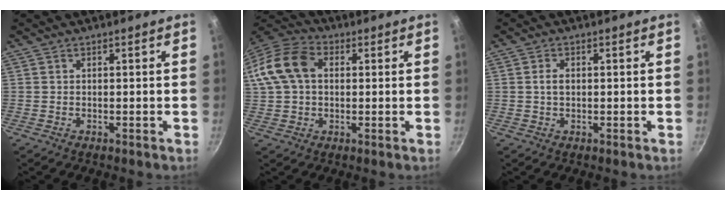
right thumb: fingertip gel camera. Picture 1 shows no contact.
{"total": 13.6, "force": [2.4, 9.6, 9.4], "torque": [-0.175, 0.030, 0.030]}
{"total": 2.0, "force": [0.1, 1.3, 1.5], "torque": [-0.022, 0.005, 0.002]}